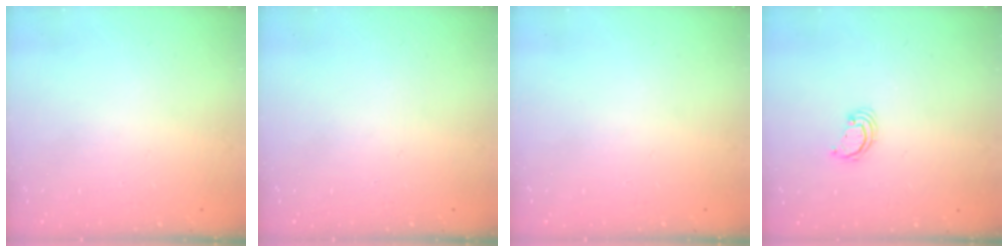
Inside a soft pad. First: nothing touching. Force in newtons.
{"total": 0.0}
{"total": 0.0}
{"total": 2.6, "press": 2.6, "slide": 0.2}